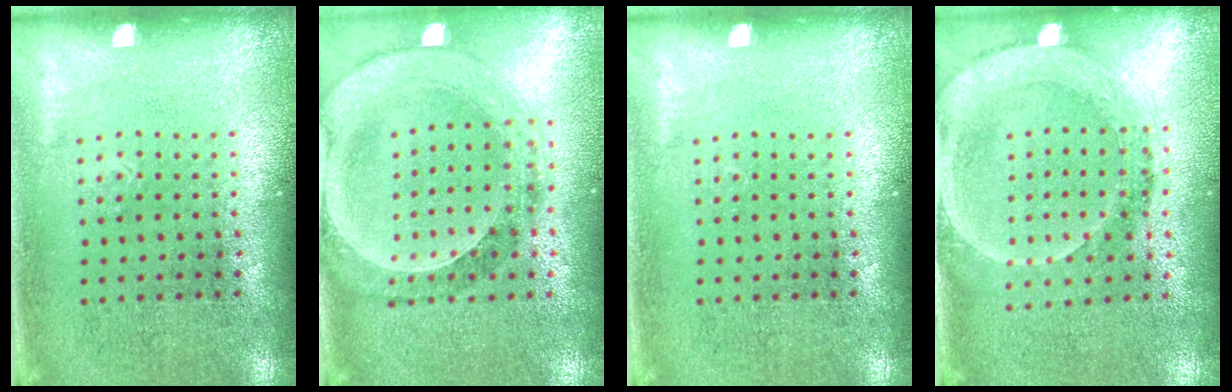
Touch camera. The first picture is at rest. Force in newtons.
{"total": 1.5, "press": 1.5, "slide": 0.3}
{"total": 0.0}
{"total": 1.9, "press": 1.6, "slide": 1.0}